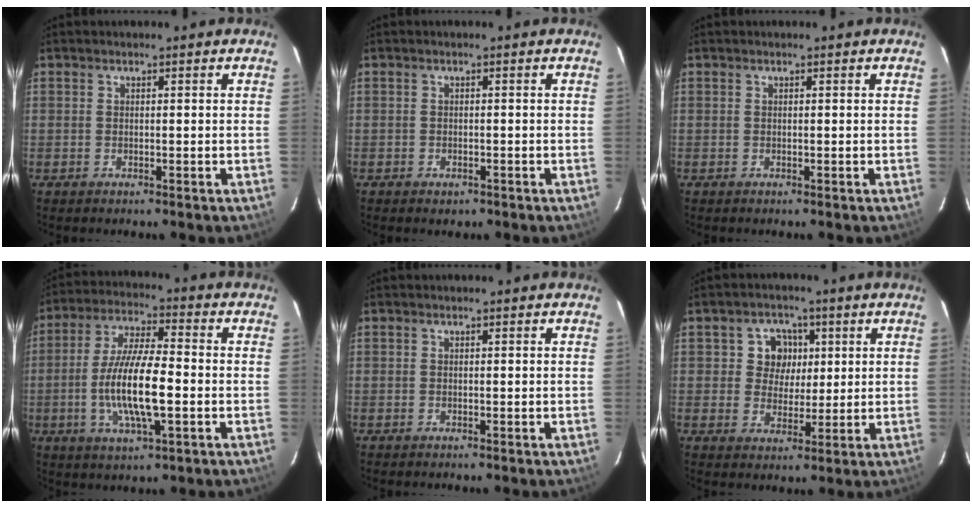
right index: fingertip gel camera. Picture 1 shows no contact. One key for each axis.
{"total": 1.7, "fx": -1.0, "fy": 1.3, "fz": 0.6, "tx": -0.012, "ty": 0.000, "tz": -0.011}
{"total": 0.0}
{"total": 13.3, "fx": -2.7, "fy": 3.2, "fz": 12.6, "tx": -0.249, "ty": -0.006, "tz": -0.051}
{"total": 0.0}
{"total": 6.4, "fx": 1.5, "fy": 5.9, "fz": 2.0, "tx": -0.034, "ty": 0.011, "tz": 0.025}